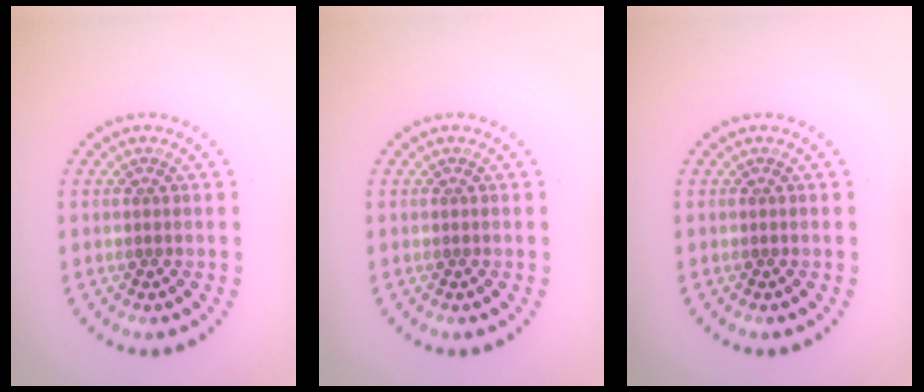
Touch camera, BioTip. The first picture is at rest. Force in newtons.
{"total": 0.0}
{"total": 0.0}